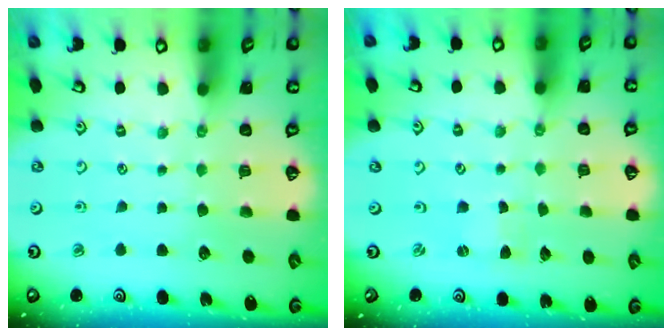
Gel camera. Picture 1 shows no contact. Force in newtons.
{"total": 0.0}